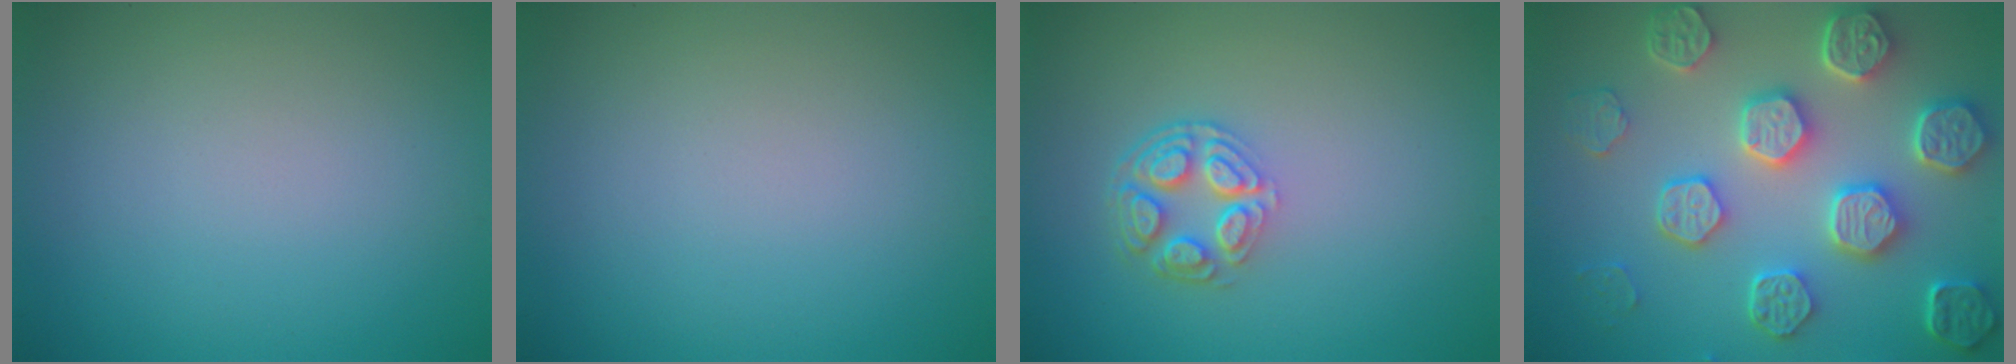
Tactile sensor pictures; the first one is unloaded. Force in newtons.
{"total": 0.0}
{"total": 3.9, "press": 2.9, "slide": 2.5}
{"total": 7.6, "press": 6.3, "slide": 4.3}